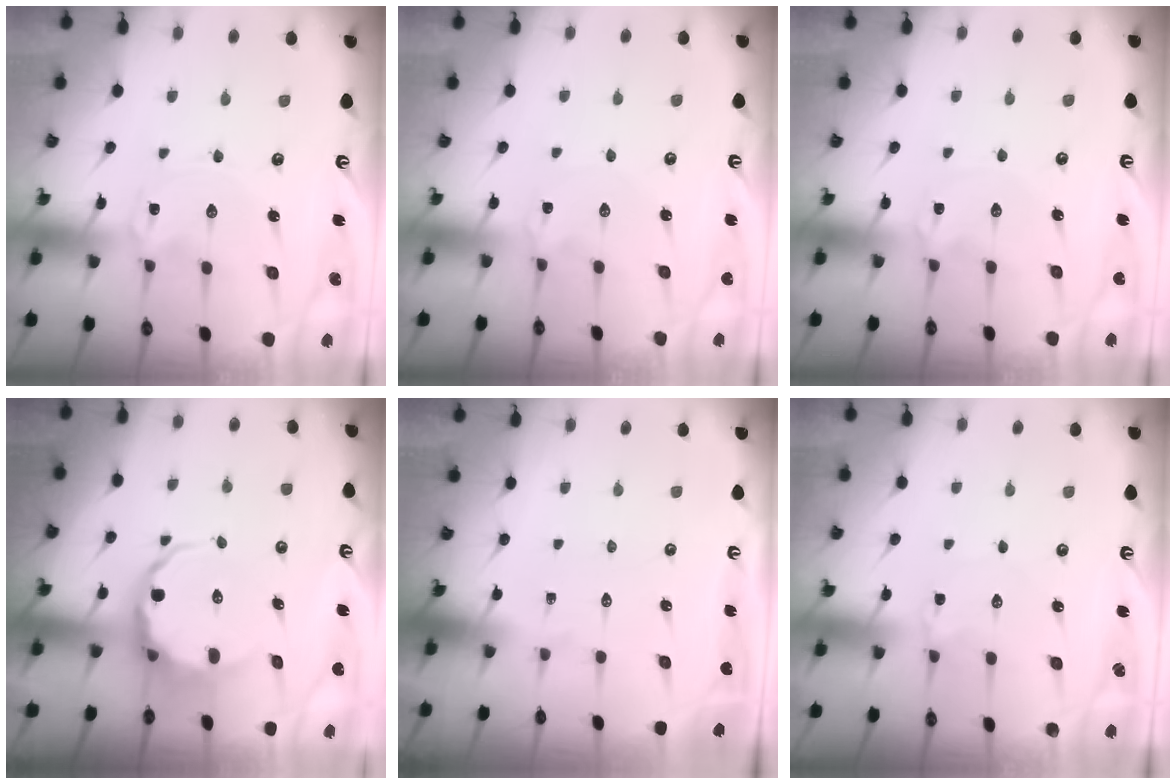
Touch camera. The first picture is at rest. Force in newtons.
{"total": 0.9, "press": 0.8, "slide": 0.2}
{"total": 0.7, "press": 0.6, "slide": 0.3}
{"total": 6.9, "press": 6.7, "slide": 1.9}
{"total": 0.0}
{"total": 2.1, "press": 2.1, "slide": 0.2}